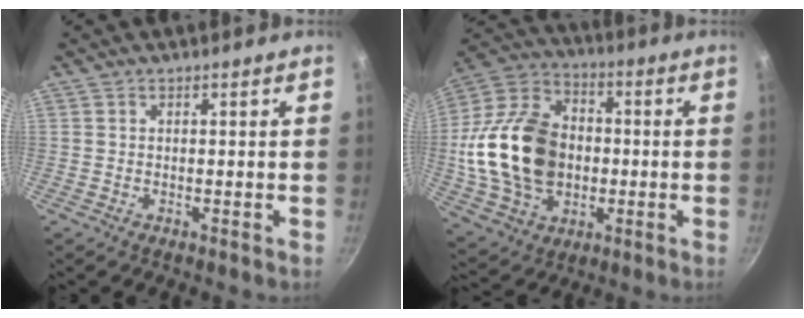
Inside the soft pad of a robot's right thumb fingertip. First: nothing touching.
{"total": 24.0, "force": [-1.1, 17.5, 16.4], "torque": [-0.281, 0.029, -0.016]}